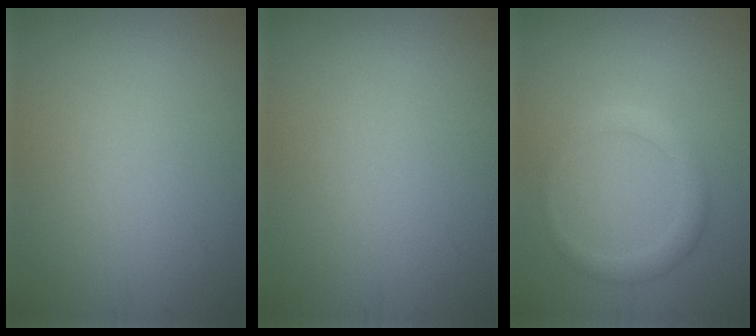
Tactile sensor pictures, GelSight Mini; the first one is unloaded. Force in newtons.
{"total": 0.0}
{"total": 2.2, "press": 2.2, "slide": 0.1}